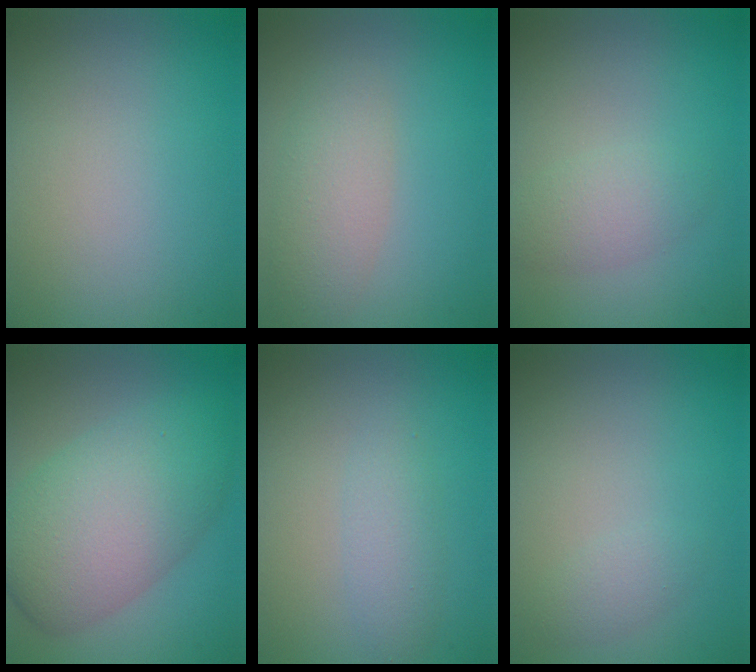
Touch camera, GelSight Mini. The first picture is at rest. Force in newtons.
{"total": 3.2, "press": 3.2, "slide": 0.0}
{"total": 2.2, "press": 2.2, "slide": 0.1}
{"total": 8.7, "press": 8.7, "slide": 0.1}
{"total": 2.0, "press": 2.0, "slide": 0.0}
{"total": 2.3, "press": 2.3, "slide": 0.2}